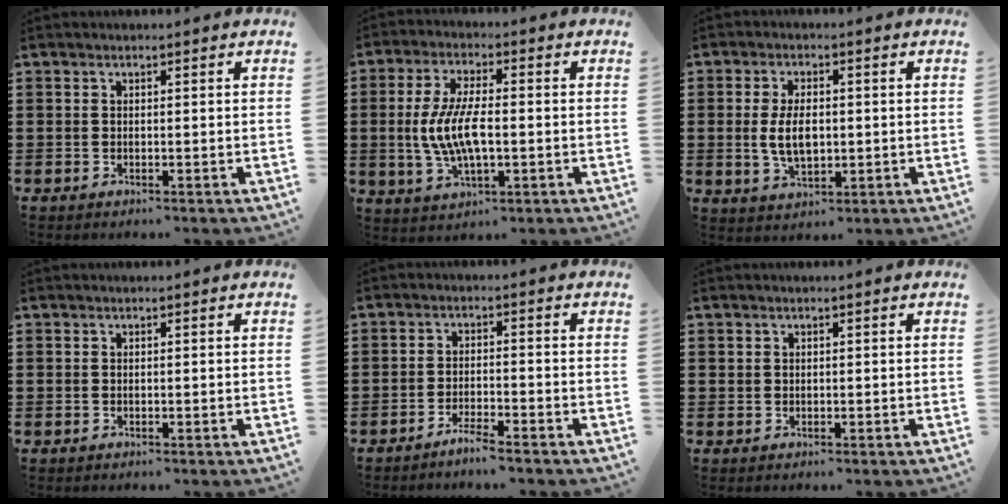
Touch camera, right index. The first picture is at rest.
{"total": 8.6, "force": [-0.8, 3.3, 7.9], "torque": [-0.174, -0.007, -0.021]}
{"total": 5.6, "force": [-0.1, 2.7, 4.9], "torque": [-0.100, -0.004, -0.005]}
{"total": 0.0}
{"total": 2.7, "force": [-2.5, -0.1, 1.0], "torque": [-0.018, 0.004, -0.048]}
{"total": 0.7, "force": [0.4, 0.5, 0.0], "torque": [-0.002, 0.004, 0.008]}